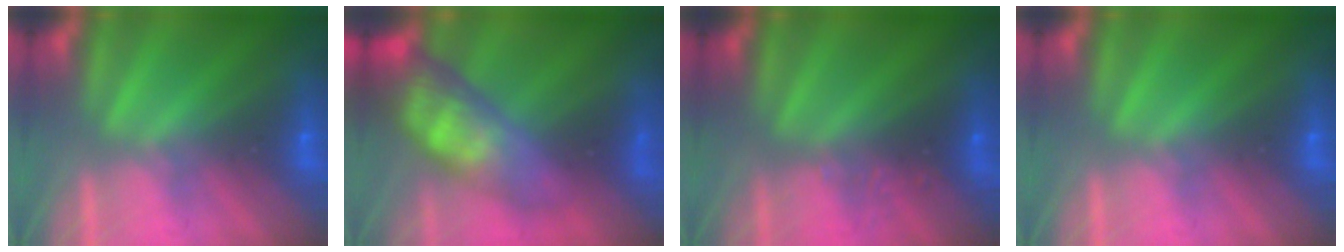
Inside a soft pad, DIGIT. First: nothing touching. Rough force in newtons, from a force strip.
{"total": 7.5}
{"total": 2.4}
{"total": 0.0}